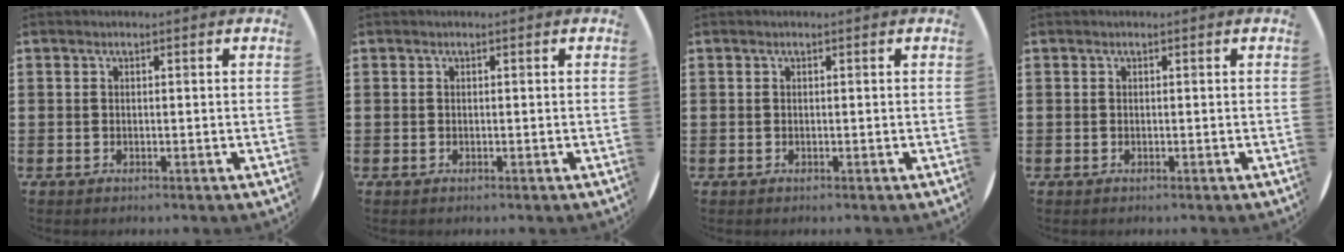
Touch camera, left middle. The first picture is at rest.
{"total": 0.0}
{"total": 0.0}
{"total": 0.0}